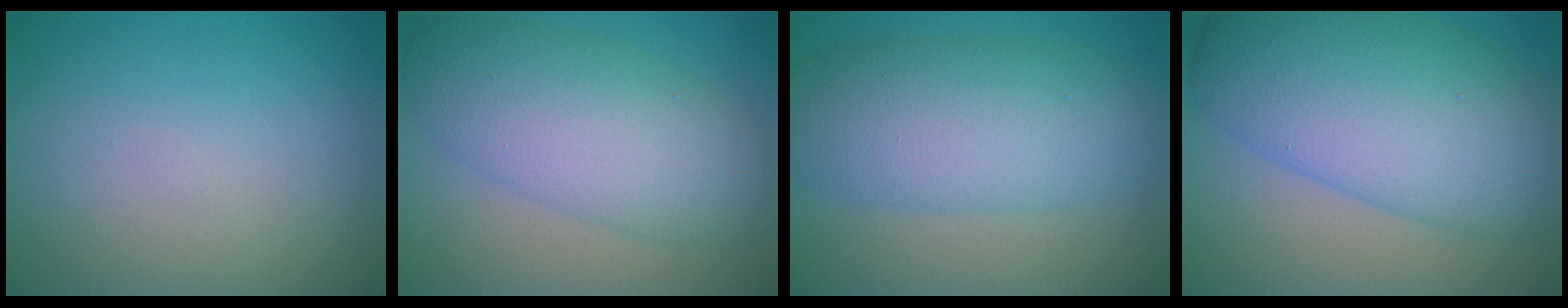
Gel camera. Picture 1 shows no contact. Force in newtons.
{"total": 8.3, "press": 8.3, "slide": 0.2}
{"total": 8.2, "press": 8.2, "slide": 0.3}
{"total": 12.1, "press": 12.1, "slide": 0.2}